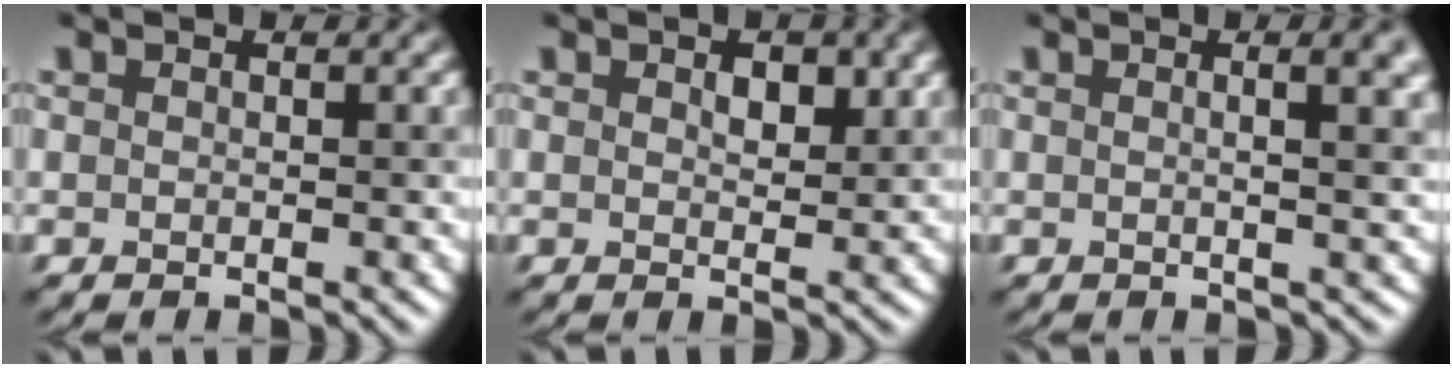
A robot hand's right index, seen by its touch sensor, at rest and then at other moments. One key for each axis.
{"total": 1.7, "fx": 1.0, "fy": 0.9, "fz": 1.1, "tx": -0.015, "ty": 0.002, "tz": 0.019}
{"total": 5.8, "fx": 1.7, "fy": 2.5, "fz": 5.0, "tx": -0.030, "ty": 0.036, "tz": -0.009}